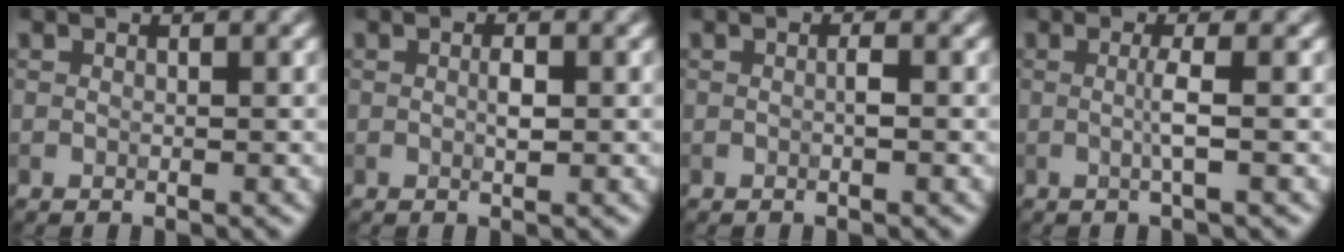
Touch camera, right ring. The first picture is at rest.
{"total": 1.2, "force": [0.0, 0.4, 1.1], "torque": [-0.023, -0.001, 0.001]}
{"total": 0.7, "force": [-0.1, 0.1, 0.7], "torque": [-0.013, 0.000, -0.002]}
{"total": 2.0, "force": [-0.1, 0.2, 1.9], "torque": [-0.041, -0.004, -0.005]}